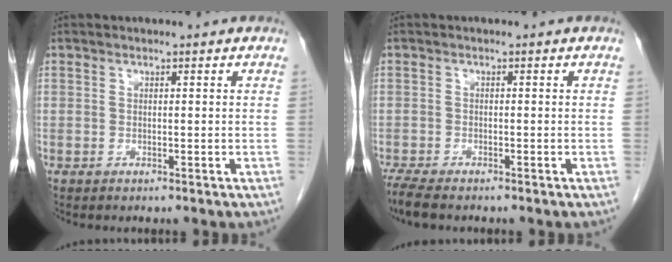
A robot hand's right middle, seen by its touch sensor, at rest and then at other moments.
{"total": 3.7, "force": [-3.2, 0.4, 2.0], "torque": [-0.049, -0.016, -0.055]}